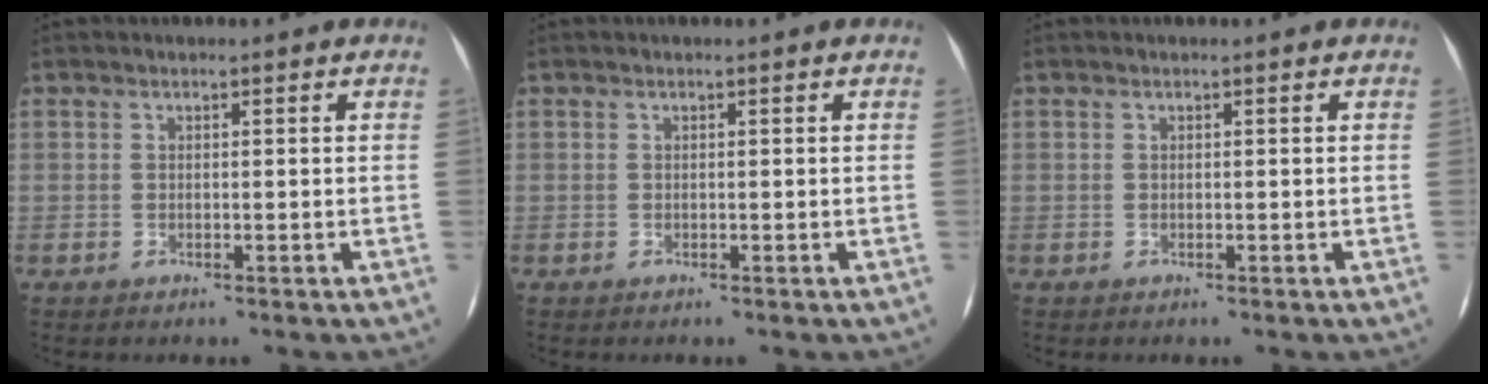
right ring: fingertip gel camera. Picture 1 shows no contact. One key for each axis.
{"total": 0.0}
{"total": 0.0}